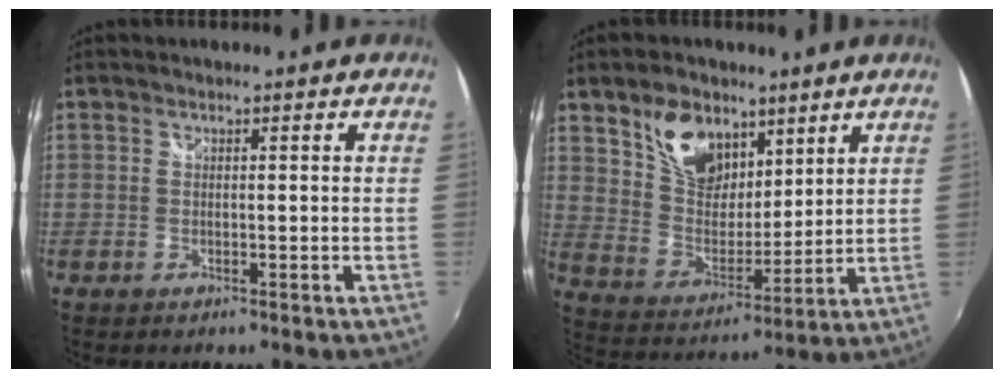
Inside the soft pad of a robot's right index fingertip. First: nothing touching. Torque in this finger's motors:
{"motor_torque": [1.09, 1.05, 0.47, 0.09]}